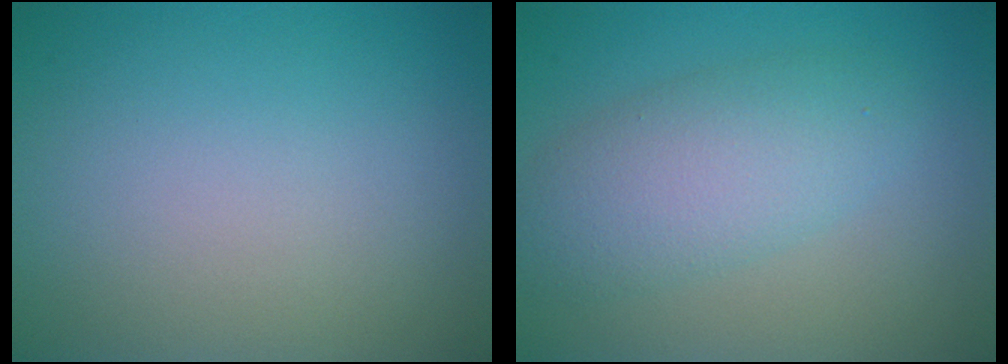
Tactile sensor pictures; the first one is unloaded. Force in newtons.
{"total": 4.9, "press": 4.9, "slide": 0.2}